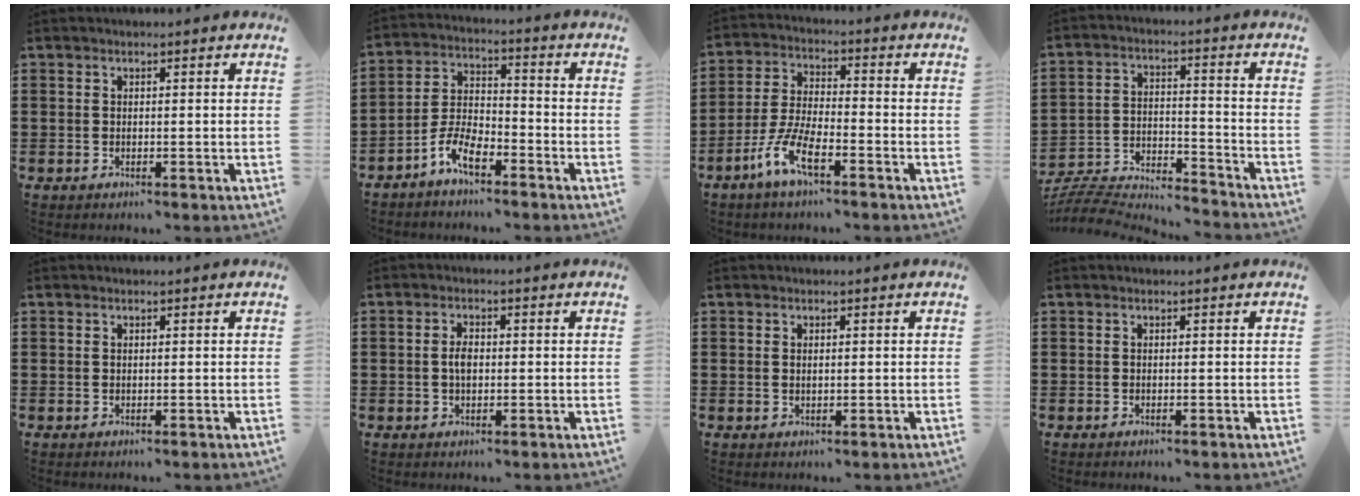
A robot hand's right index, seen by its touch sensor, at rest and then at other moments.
{"total": 6.4, "force": [-4.3, 2.5, 4.1], "torque": [-0.103, 0.003, -0.088]}
{"total": 7.6, "force": [-4.7, 1.8, 5.7], "torque": [-0.138, -0.008, -0.092]}
{"total": 6.2, "force": [-6.1, 0.7, 1.1], "torque": [-0.036, -0.003, -0.127]}
{"total": 0.0}
{"total": 2.6, "force": [-0.1, 1.3, 2.3], "torque": [-0.045, 0.005, -0.003]}
{"total": 0.7, "force": [0.2, 0.3, 0.6], "torque": [-0.013, 0.001, 0.003]}
{"total": 0.0}